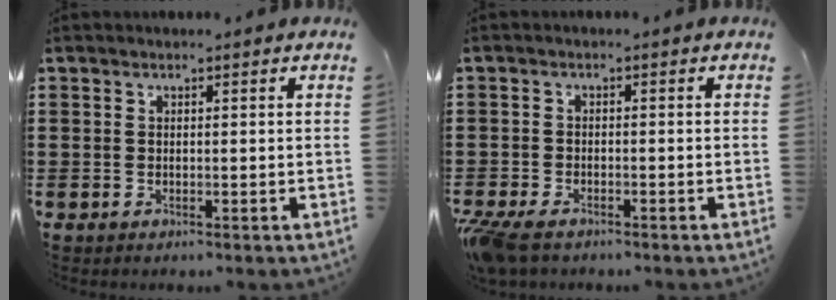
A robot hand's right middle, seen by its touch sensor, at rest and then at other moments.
{"total": 3.1, "force": [-2.8, 0.8, 1.0], "torque": [-0.048, -0.007, -0.065]}